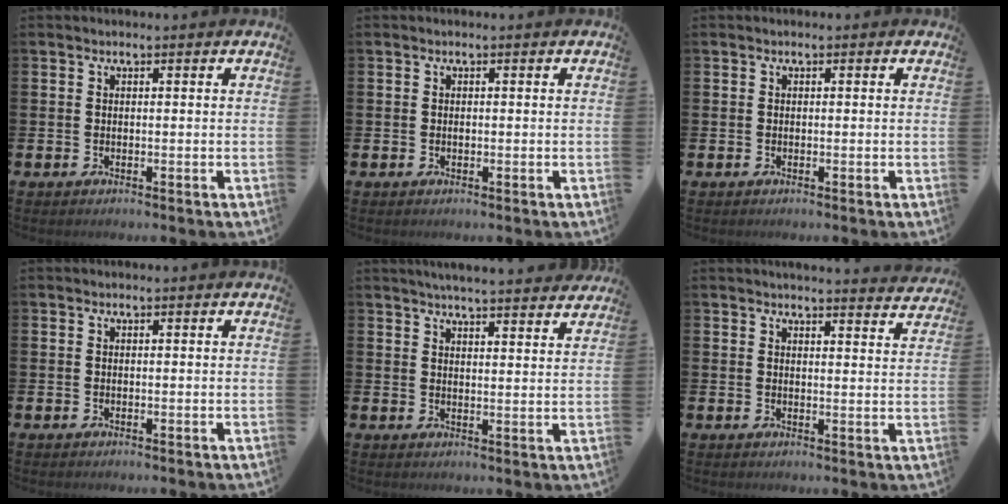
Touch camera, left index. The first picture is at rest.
{"total": 0.0}
{"total": 0.0}
{"total": 0.0}
{"total": 4.7, "force": [4.6, -0.3, 0.8], "torque": [-0.027, -0.024, 0.083]}
{"total": 3.5, "force": [3.5, -0.2, 0.0], "torque": [0.001, -0.024, 0.060]}